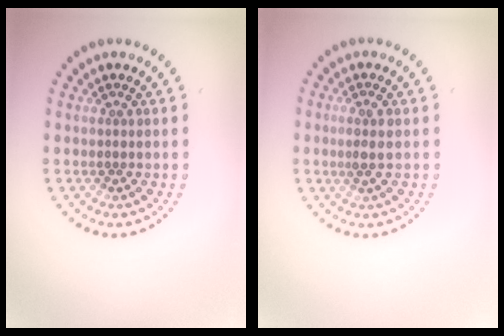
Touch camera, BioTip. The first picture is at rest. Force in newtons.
{"total": 1.7, "press": 1.5, "slide": 0.8}